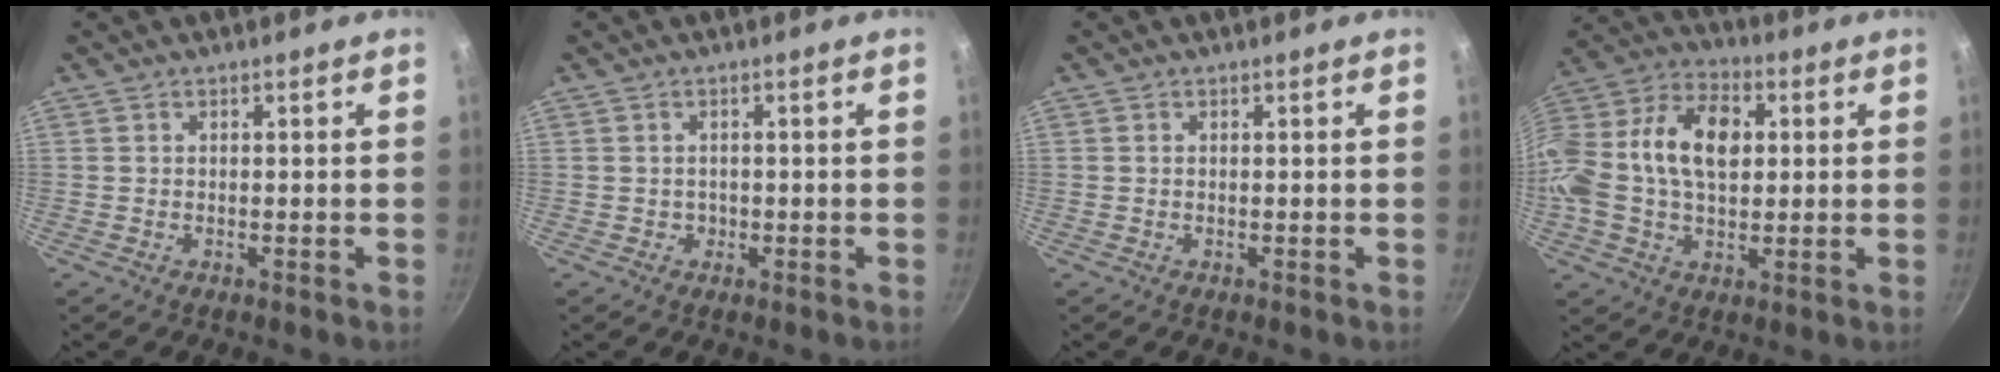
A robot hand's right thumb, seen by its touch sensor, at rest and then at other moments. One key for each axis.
{"total": 0.9, "fx": -0.2, "fy": 0.9, "fz": 0.2, "tx": 0.004, "ty": -0.001, "tz": 0.001}
{"total": 0.0}
{"total": 20.2, "fx": 2.4, "fy": 13.2, "fz": 15.1, "tx": -0.285, "ty": 0.036, "tz": 0.025}